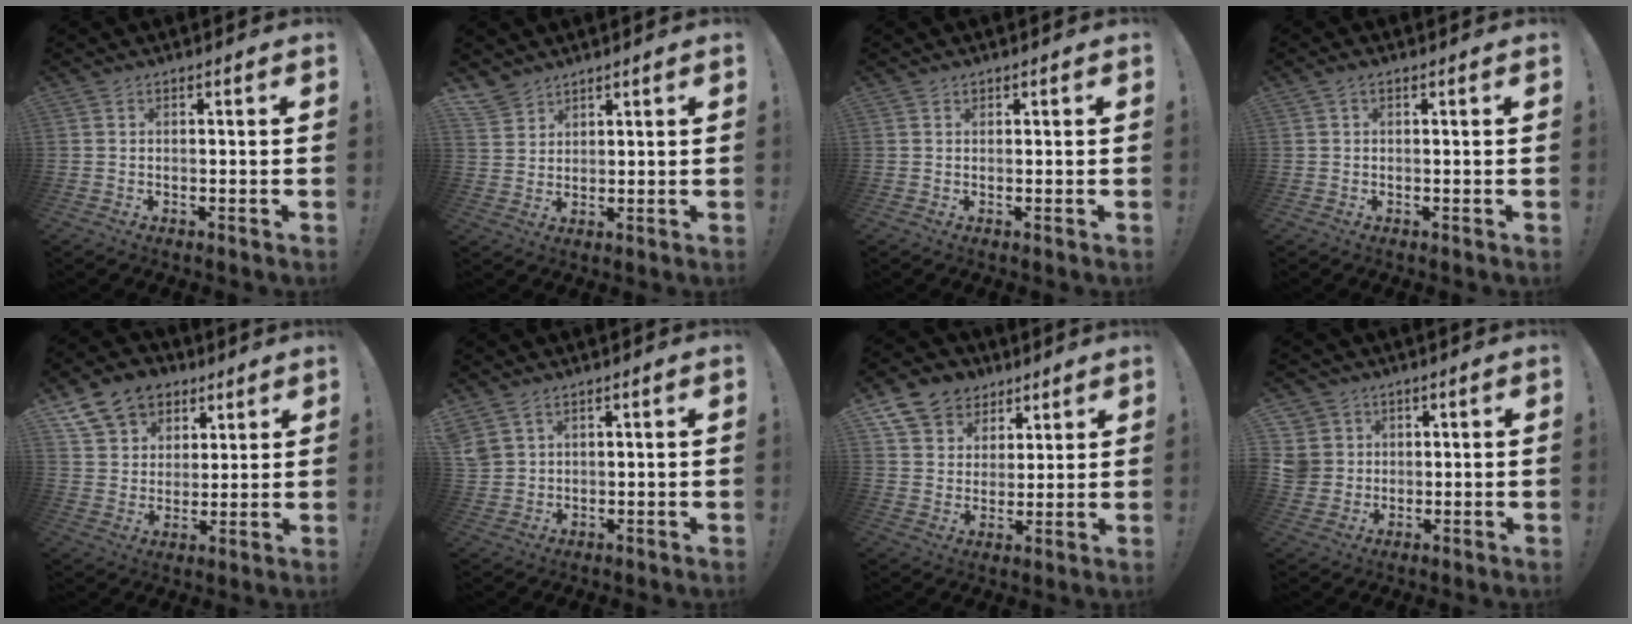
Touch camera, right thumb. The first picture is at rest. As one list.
[{"total": 5.1, "force": [4.3, 2.5, 0.8], "torque": [-0.019, -0.029, 0.085]}, {"total": 0.7, "force": [0.6, 0.4, 0.0], "torque": [0.002, -0.001, 0.011]}, {"total": 1.2, "force": [0.4, 0.7, 0.8], "torque": [-0.010, -0.001, 0.007]}, {"total": 14.2, "force": [7.9, 10.5, 5.2], "torque": [-0.082, -0.043, 0.156]}, {"total": 4.5, "force": [3.0, 2.9, 1.7], "torque": [-0.035, -0.009, 0.062]}, {"total": 11.1, "force": [6.7, 8.4, 2.7], "torque": [-0.048, -0.045, 0.136]}, {"total": 7.1, "force": [1.9, 6.6, 1.6], "torque": [-0.033, -0.013, 0.037]}]